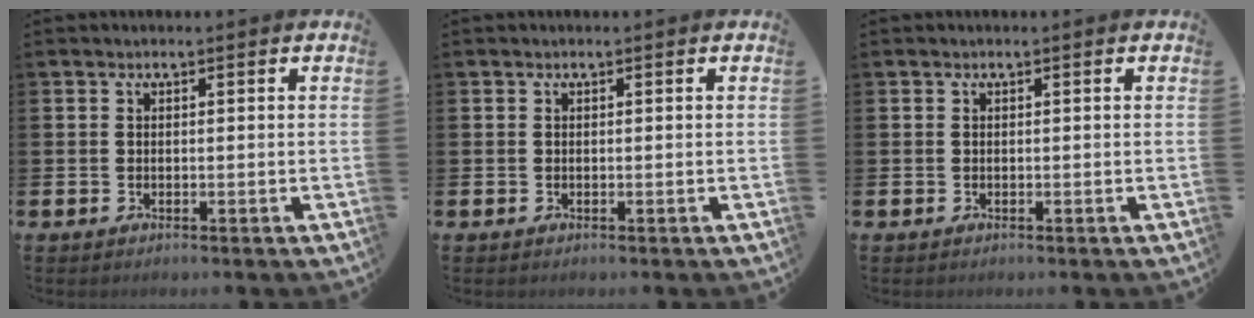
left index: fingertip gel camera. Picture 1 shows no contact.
{"total": 0.0}
{"total": 0.0}